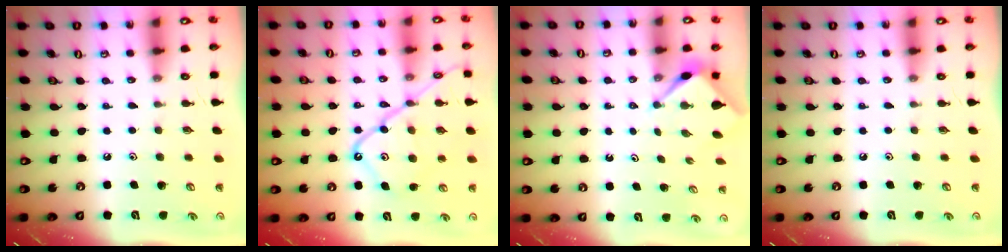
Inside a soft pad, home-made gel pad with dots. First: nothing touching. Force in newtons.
{"total": 16.6, "press": 16.6, "slide": 1.5}
{"total": 3.0, "press": 3.0, "slide": 0.3}
{"total": 0.0}